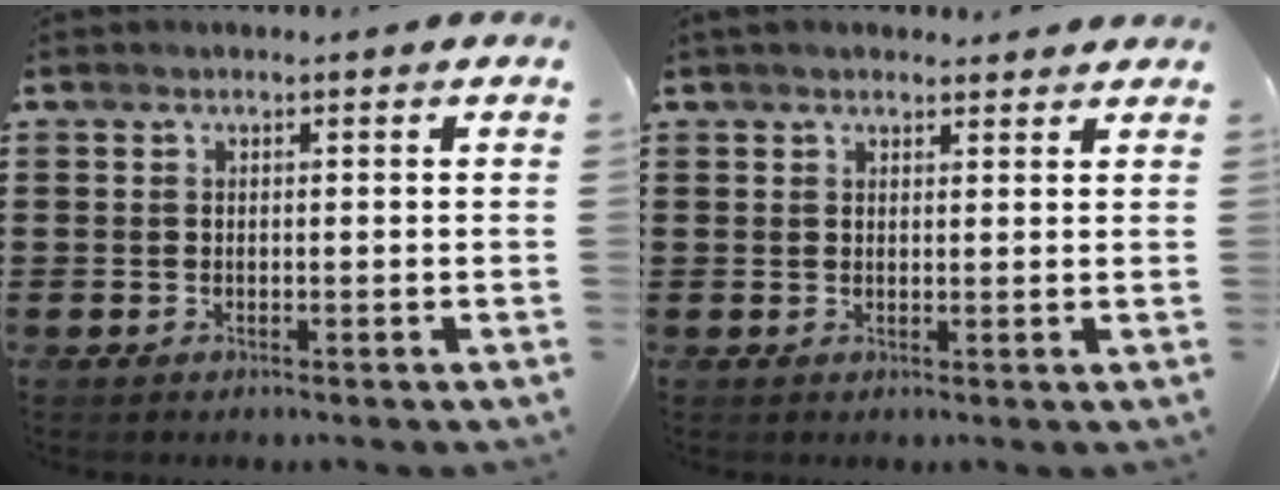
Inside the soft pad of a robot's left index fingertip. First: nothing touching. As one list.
[{"total": 2.0, "force": [1.8, 0.6, 0.6], "torque": [-0.015, 0.005, 0.036]}]